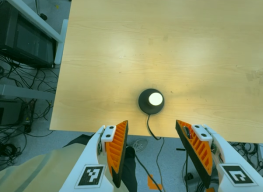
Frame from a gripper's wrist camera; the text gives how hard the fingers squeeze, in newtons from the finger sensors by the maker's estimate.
{"total": 0.0}